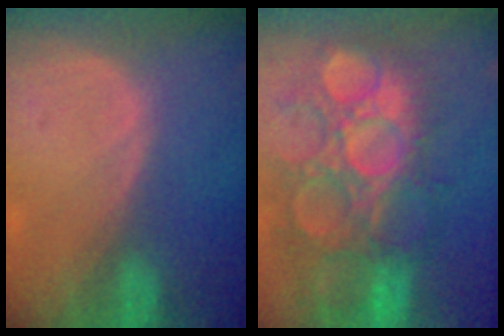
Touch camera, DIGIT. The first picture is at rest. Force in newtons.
{"total": 13.3, "press": 12.2, "slide": 5.4}